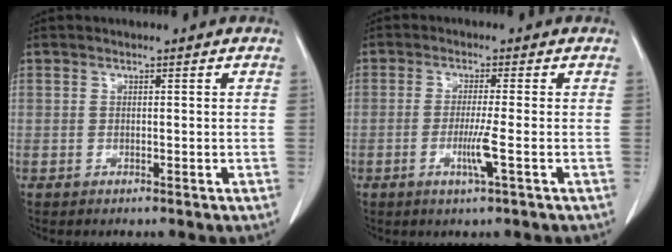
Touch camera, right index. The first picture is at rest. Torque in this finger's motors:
{"motor_torque": [-0.02, 0.17, 0.09, 0.02]}